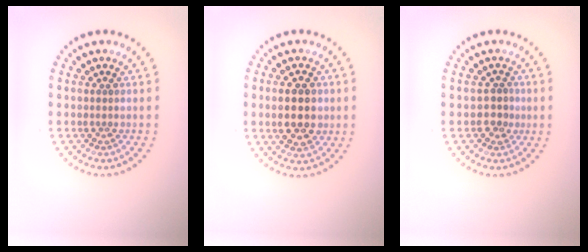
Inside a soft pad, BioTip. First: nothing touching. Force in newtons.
{"total": 4.7, "press": 4.7, "slide": 0.3}
{"total": 1.9, "press": 1.8, "slide": 0.7}